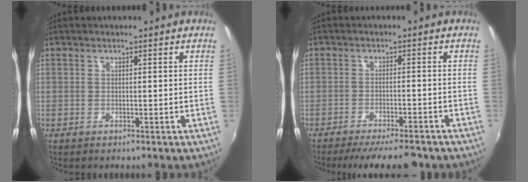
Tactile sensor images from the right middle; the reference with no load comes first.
{"total": 10.4, "force": [-8.9, 2.0, 5.0], "torque": [-0.105, -0.017, -0.131]}